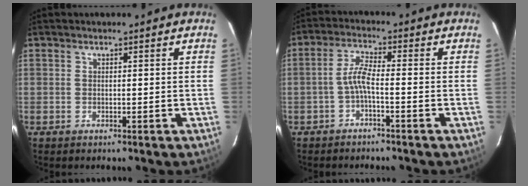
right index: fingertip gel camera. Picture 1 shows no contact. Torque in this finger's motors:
{"motor_torque": [0.53, -0.26, 0.36, 0.10]}